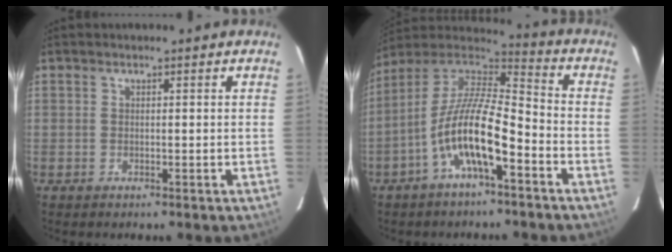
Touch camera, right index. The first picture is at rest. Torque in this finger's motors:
{"motor_torque": [1.75, -0.40, 1.06, 0.21]}